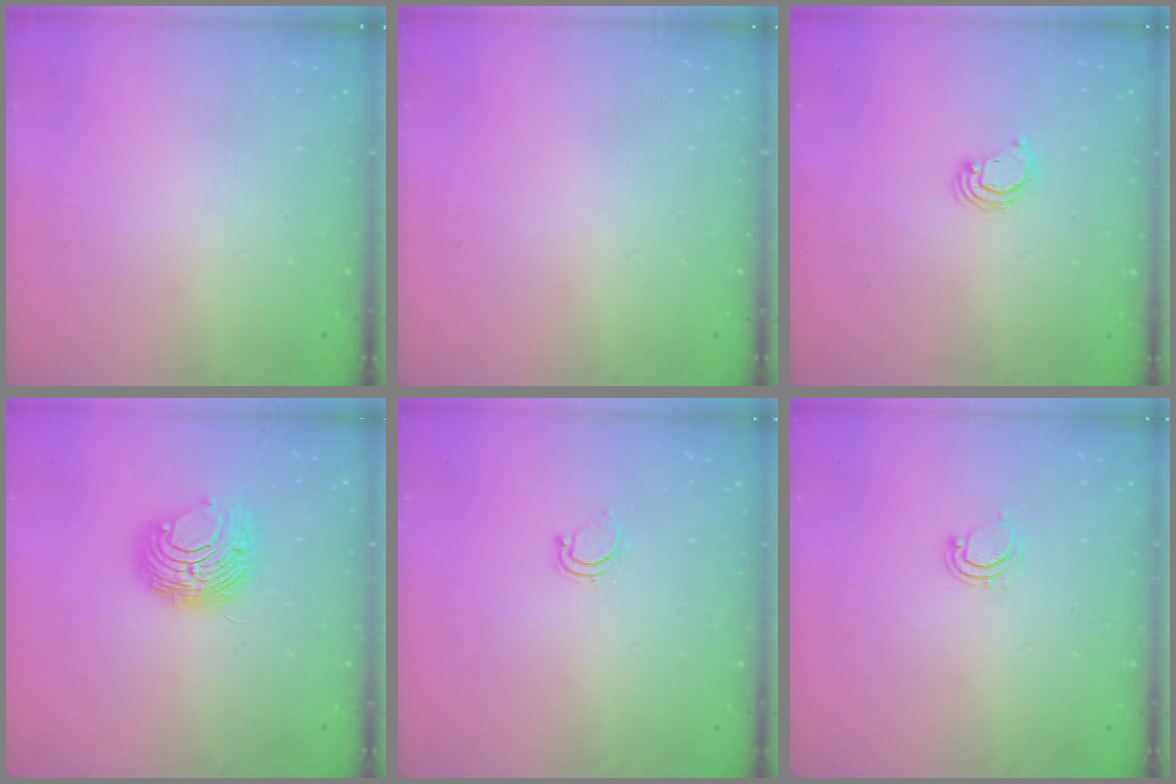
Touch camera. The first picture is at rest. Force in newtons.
{"total": 0.0}
{"total": 2.6, "press": 2.6, "slide": 0.2}
{"total": 8.9, "press": 8.9, "slide": 0.1}
{"total": 3.4, "press": 3.4, "slide": 0.3}
{"total": 3.9, "press": 3.9, "slide": 0.4}